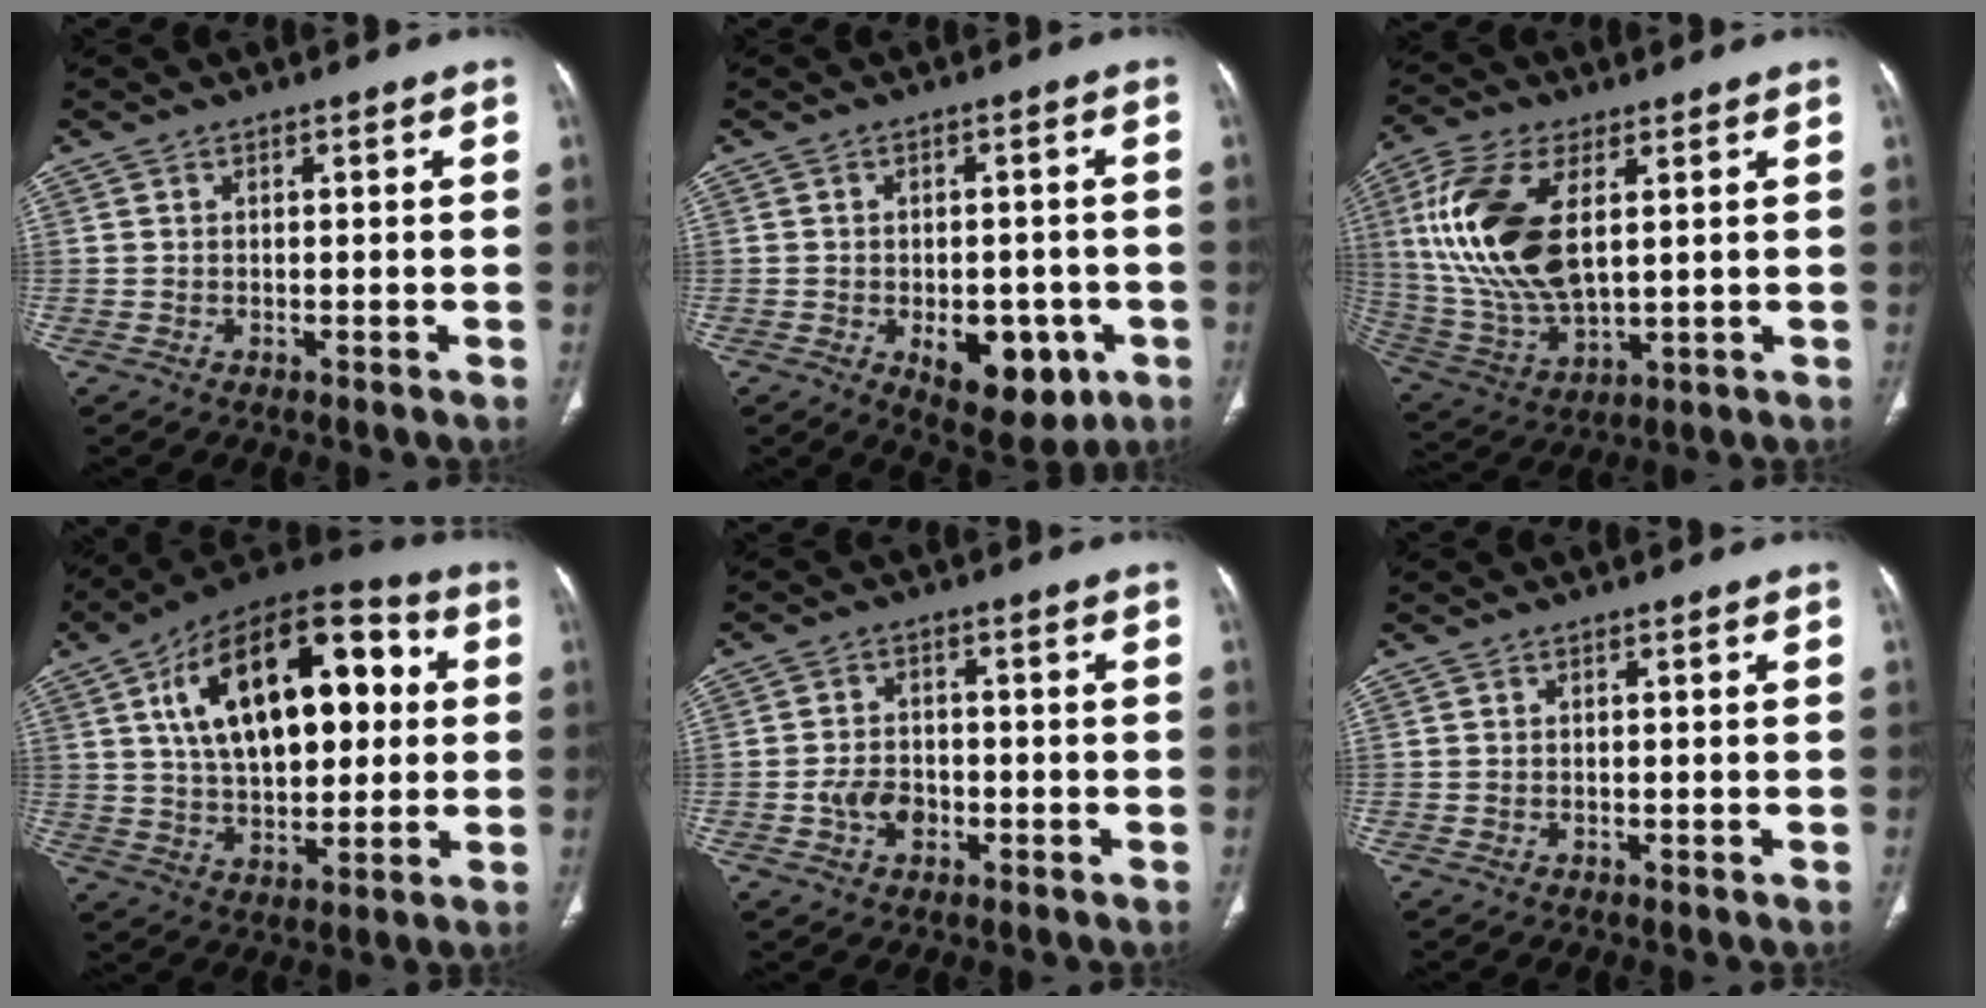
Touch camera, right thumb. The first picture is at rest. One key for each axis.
{"total": 11.2, "fx": -4.0, "fy": 6.4, "fz": 8.3, "tx": -0.079, "ty": 0.008, "tz": -0.039}
{"total": 19.1, "fx": 4.3, "fy": 9.7, "fz": 15.9, "tx": -0.339, "ty": -0.014, "tz": 0.089}
{"total": 25.2, "fx": 5.6, "fy": 13.4, "fz": 20.6, "tx": -0.302, "ty": 0.018, "tz": 0.085}
{"total": 5.2, "fx": -1.7, "fy": 3.7, "fz": 3.2, "tx": -0.045, "ty": 0.015, "tz": -0.030}
{"total": 0.0}